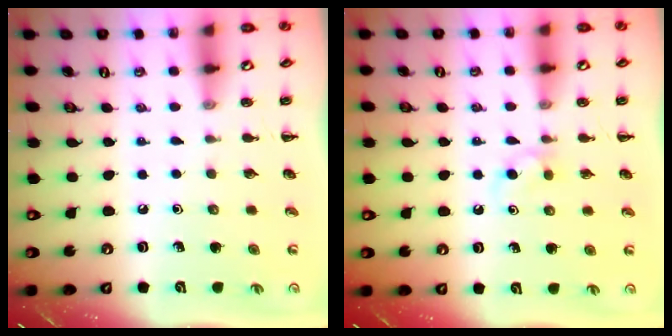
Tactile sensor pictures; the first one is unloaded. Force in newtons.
{"total": 4.5, "press": 4.1, "slide": 1.8}